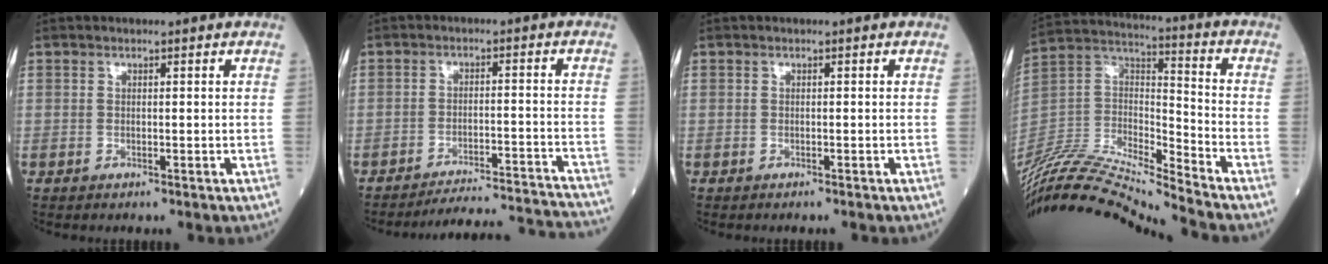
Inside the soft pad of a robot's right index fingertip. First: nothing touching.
{"total": 16.8, "force": [-16.5, -1.3, 2.8], "torque": [-0.025, -0.005, -0.217]}
{"total": 0.8, "force": [-0.7, 0.0, 0.3], "torque": [-0.005, -0.001, -0.011]}
{"total": 21.2, "force": [-19.7, -0.8, 7.8], "torque": [-0.166, 0.007, -0.362]}